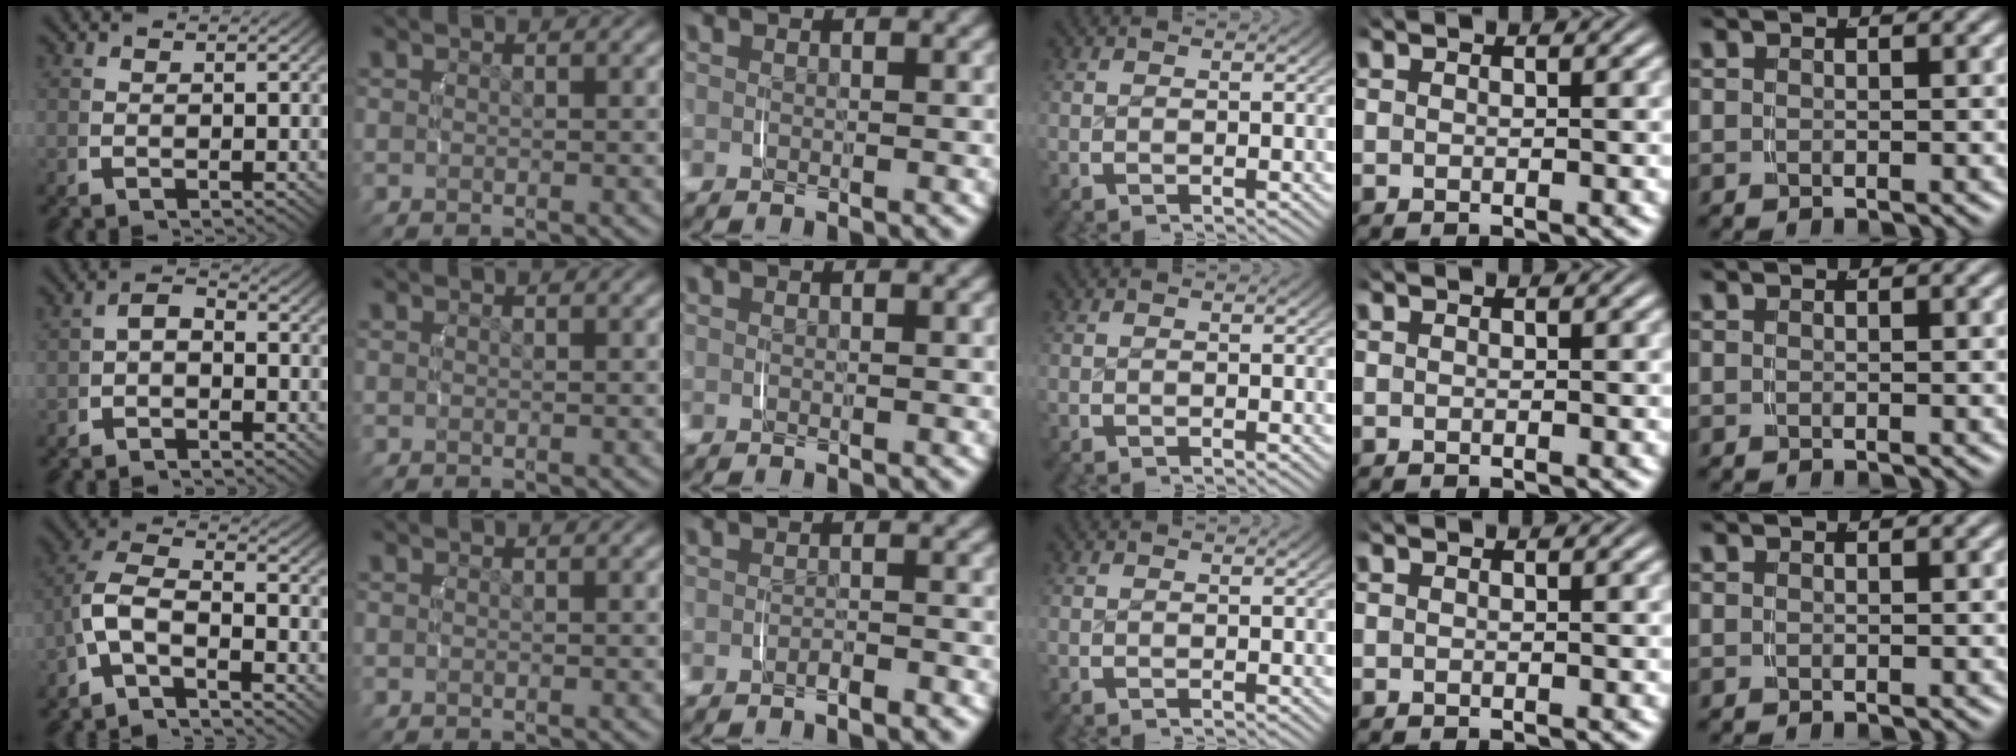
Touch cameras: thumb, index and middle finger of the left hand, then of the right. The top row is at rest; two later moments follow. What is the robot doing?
{"motion": "lift_and_place", "object": "camera"}